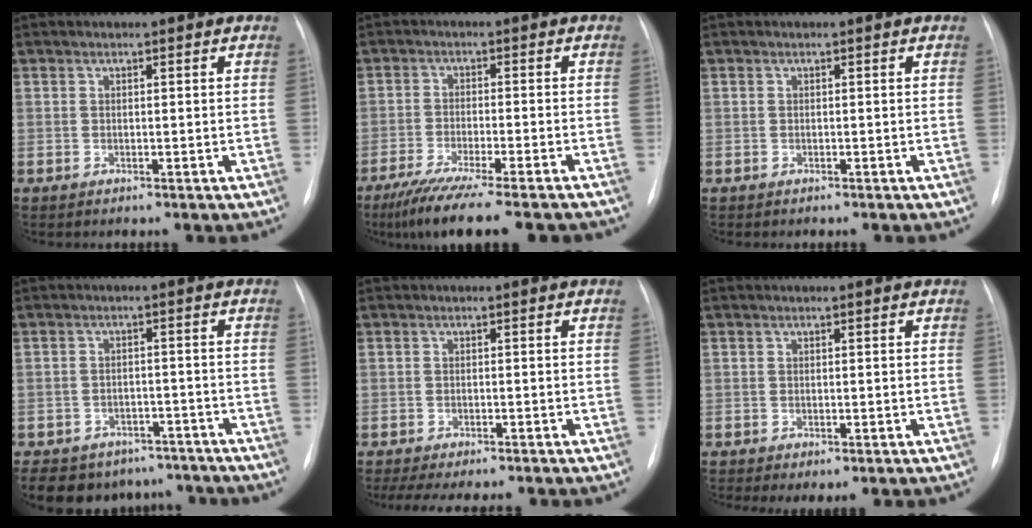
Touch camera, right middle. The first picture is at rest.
{"total": 14.4, "force": [-12.0, 0.3, 8.0], "torque": [-0.120, -0.043, -0.187]}
{"total": 0.0}
{"total": 13.0, "force": [-10.8, 6.6, 2.9], "torque": [-0.052, 0.012, -0.128]}
{"total": 8.9, "force": [-7.6, 1.9, 4.2], "torque": [-0.059, -0.003, -0.103]}
{"total": 2.5, "force": [-1.7, 0.7, 1.7], "torque": [-0.019, -0.009, -0.020]}